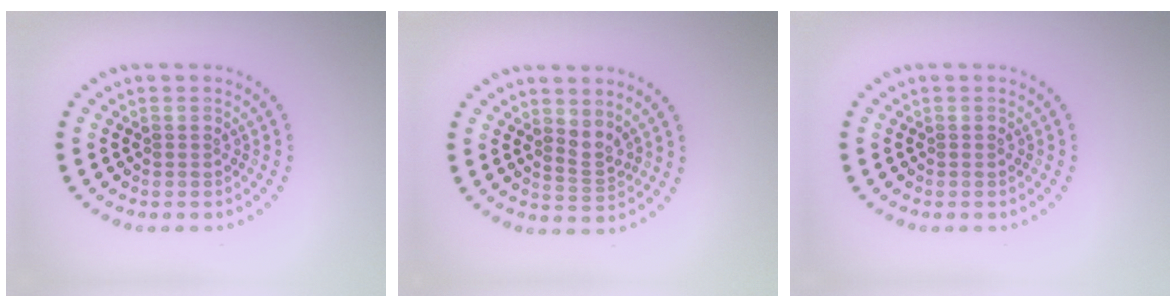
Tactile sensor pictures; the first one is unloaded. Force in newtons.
{"total": 1.8, "press": 1.3, "slide": 1.3}
{"total": 0.0}